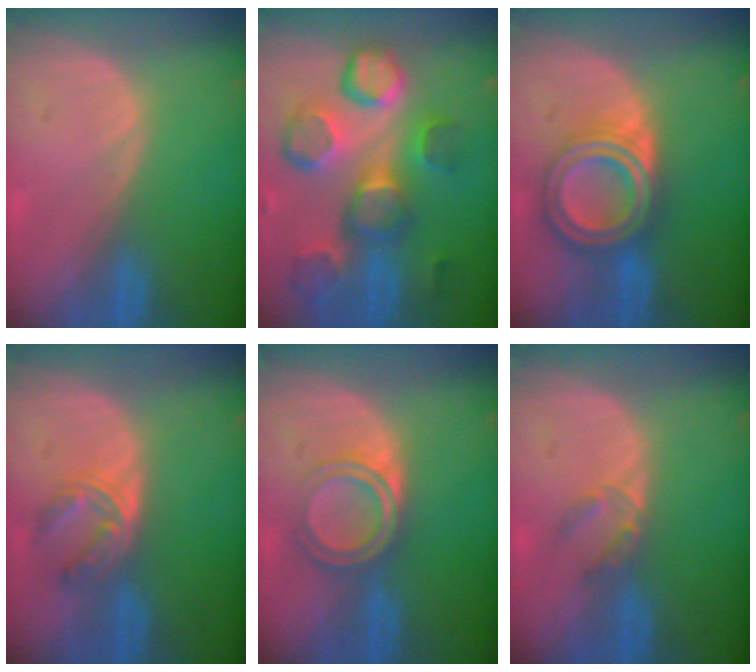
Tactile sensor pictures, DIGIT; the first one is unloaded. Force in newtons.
{"total": 12.4, "press": 11.1, "slide": 5.6}
{"total": 8.2, "press": 8.2, "slide": 0.6}
{"total": 5.6, "press": 4.7, "slide": 3.0}
{"total": 5.3, "press": 4.9, "slide": 2.0}
{"total": 2.7, "press": 2.5, "slide": 1.0}